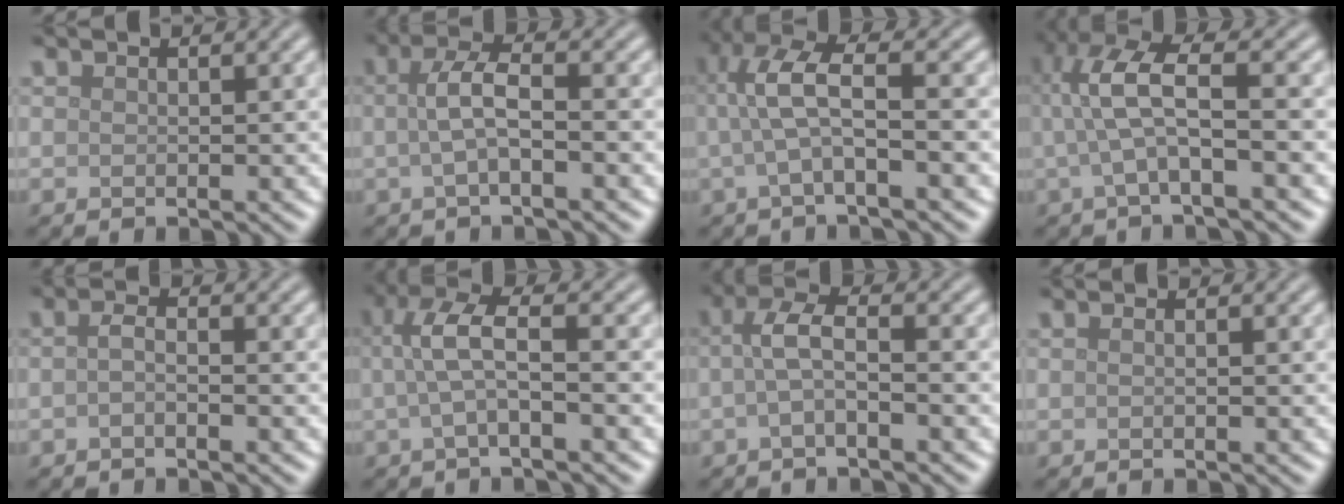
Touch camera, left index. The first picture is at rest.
{"total": 3.2, "force": [-0.1, 0.8, 3.1], "torque": [-0.064, 0.004, -0.005]}
{"total": 4.9, "force": [0.0, 1.1, 4.8], "torque": [-0.103, 0.016, -0.008]}
{"total": 5.8, "force": [0.2, 1.3, 5.7], "torque": [-0.121, 0.016, 0.000]}
{"total": 1.3, "force": [-0.5, 0.4, 1.2], "torque": [-0.025, 0.001, -0.013]}
{"total": 4.2, "force": [-0.1, 0.9, 4.1], "torque": [-0.087, 0.013, -0.008]}
{"total": 3.0, "force": [-0.4, 0.8, 2.8], "torque": [-0.058, 0.010, -0.014]}
{"total": 0.8, "force": [0.1, 0.3, 0.7], "torque": [-0.007, -0.008, -0.006]}